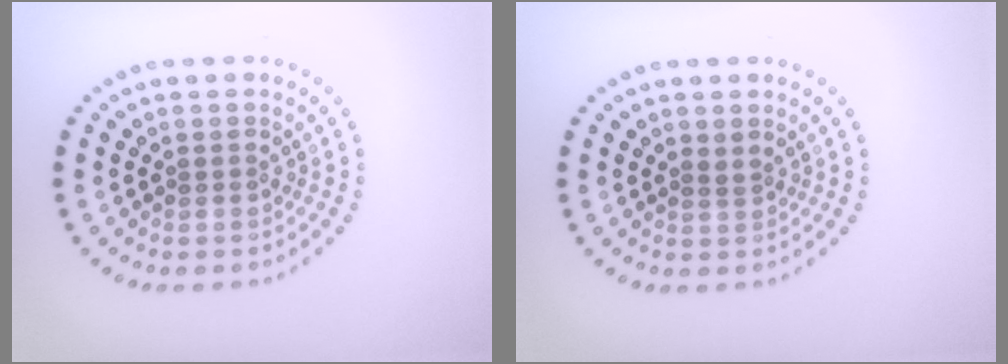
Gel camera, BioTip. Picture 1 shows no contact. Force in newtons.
{"total": 0.6, "press": 0.3, "slide": 0.5}